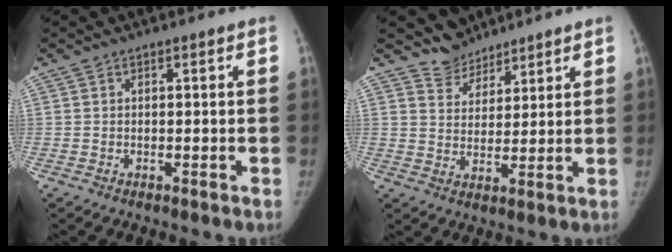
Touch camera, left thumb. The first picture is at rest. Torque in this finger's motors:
{"motor_torque": [0.53, -0.43, 0.06, -0.41, 0.03]}